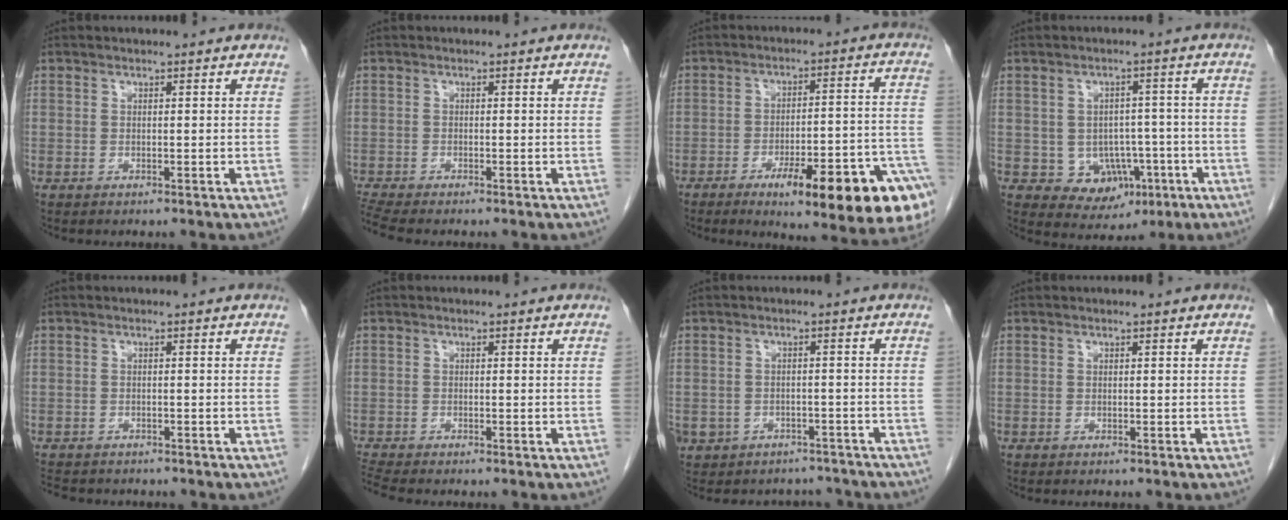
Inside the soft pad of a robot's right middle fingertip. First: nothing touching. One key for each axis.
{"total": 2.8, "fx": -2.6, "fy": -0.5, "fz": 0.8, "tx": -0.028, "ty": -0.016, "tz": -0.052}
{"total": 20.3, "fx": -11.2, "fy": 2.6, "fz": 16.7, "tx": -0.136, "ty": 0.019, "tz": -0.150}
{"total": 7.0, "fx": -2.0, "fy": 5.7, "fz": 3.6, "tx": -0.043, "ty": 0.012, "tz": -0.013}
{"total": 6.1, "fx": -5.4, "fy": 2.1, "fz": 2.0, "tx": -0.034, "ty": -0.006, "tz": -0.074}
{"total": 2.2, "fx": -2.1, "fy": -0.5, "fz": 0.4, "tx": -0.023, "ty": -0.016, "tz": -0.043}
{"total": 9.9, "fx": -7.5, "fy": 6.1, "fz": 1.8, "tx": -0.039, "ty": 0.015, "tz": -0.085}
{"total": 0.0}